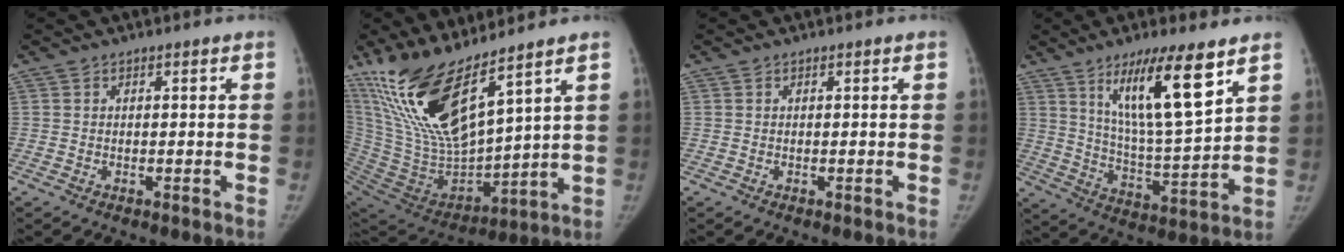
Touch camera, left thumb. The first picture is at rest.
{"total": 20.7, "force": [13.8, 5.2, 14.4], "torque": [-0.268, -0.076, 0.280]}
{"total": 0.0}
{"total": 16.2, "force": [8.9, 2.9, 13.2], "torque": [-0.216, -0.054, 0.165]}